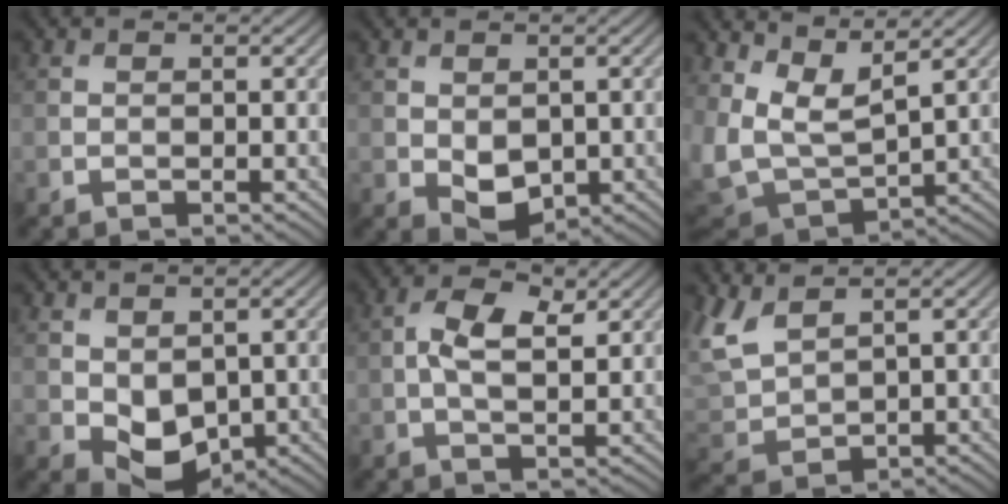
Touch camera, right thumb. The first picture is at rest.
{"total": 3.7, "force": [-0.2, 2.4, 2.8], "torque": [-0.057, -0.010, 0.003]}
{"total": 8.0, "force": [5.0, 3.4, 5.3], "torque": [-0.130, 0.000, 0.094]}
{"total": 4.9, "force": [0.2, 3.4, 3.5], "torque": [-0.078, -0.012, 0.009]}
{"total": 4.9, "force": [1.0, 2.2, 4.3], "torque": [-0.093, 0.003, 0.018]}
{"total": 5.7, "force": [3.6, 2.6, 3.5], "torque": [-0.108, 0.004, 0.075]}